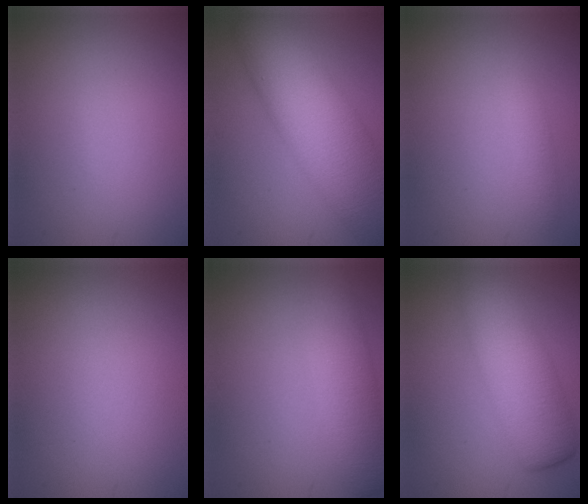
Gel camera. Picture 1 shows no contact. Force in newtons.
{"total": 11.3, "press": 11.3, "slide": 0.5}
{"total": 1.7, "press": 1.7, "slide": 0.1}
{"total": 0.0}
{"total": 4.9, "press": 4.9, "slide": 0.5}
{"total": 7.5, "press": 7.5, "slide": 0.3}